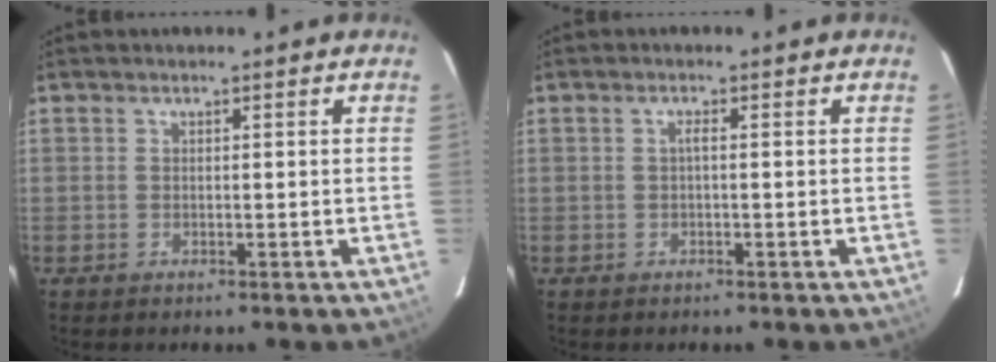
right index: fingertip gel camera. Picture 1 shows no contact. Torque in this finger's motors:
{"motor_torque": [0.17, -0.07, 0.08, 0.03]}